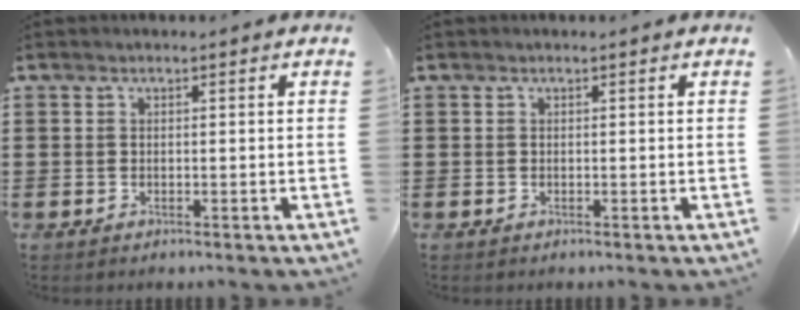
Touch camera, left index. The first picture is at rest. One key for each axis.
{"total": 0.0}